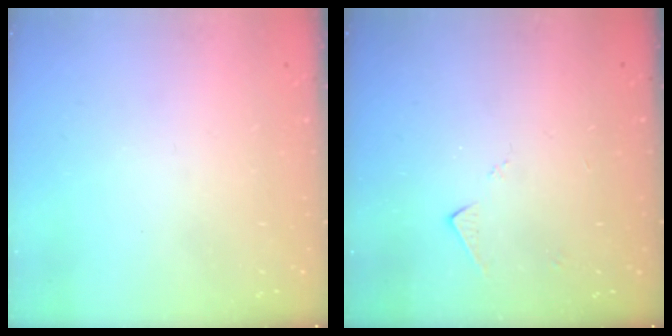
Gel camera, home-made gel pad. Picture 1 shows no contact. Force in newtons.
{"total": 3.5, "press": 3.4, "slide": 0.5}